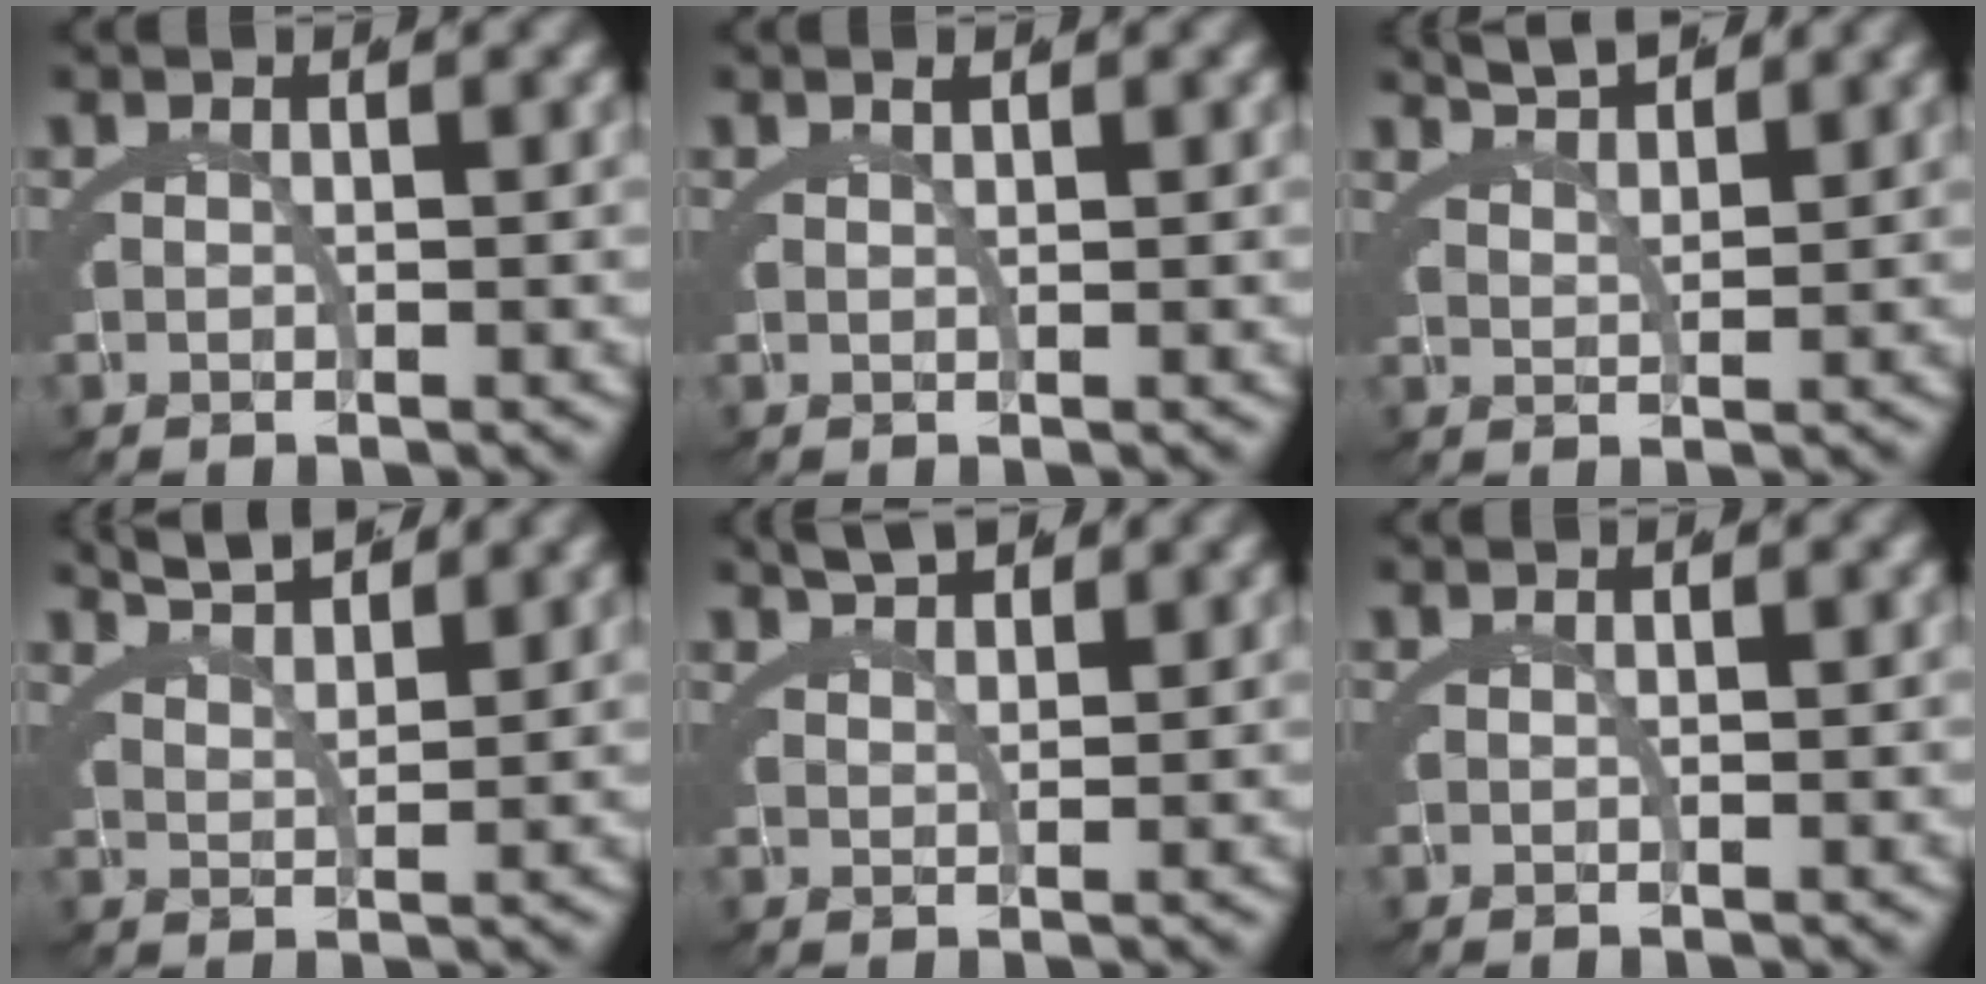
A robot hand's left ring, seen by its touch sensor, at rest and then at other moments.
{"total": 0.6, "force": [0.3, -0.5, 0.1], "torque": [-0.001, -0.004, 0.010]}
{"total": 3.7, "force": [3.5, -1.1, 0.6], "torque": [0.003, 0.008, 0.064]}
{"total": 4.9, "force": [4.7, -1.0, 1.2], "torque": [-0.005, 0.011, 0.081]}
{"total": 2.9, "force": [2.8, -0.5, 0.5], "torque": [0.002, 0.006, 0.052]}
{"total": 0.0}